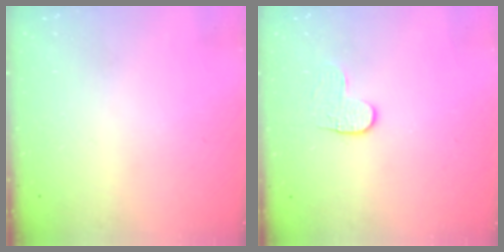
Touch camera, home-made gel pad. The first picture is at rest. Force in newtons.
{"total": 3.6, "press": 3.6, "slide": 0.4}